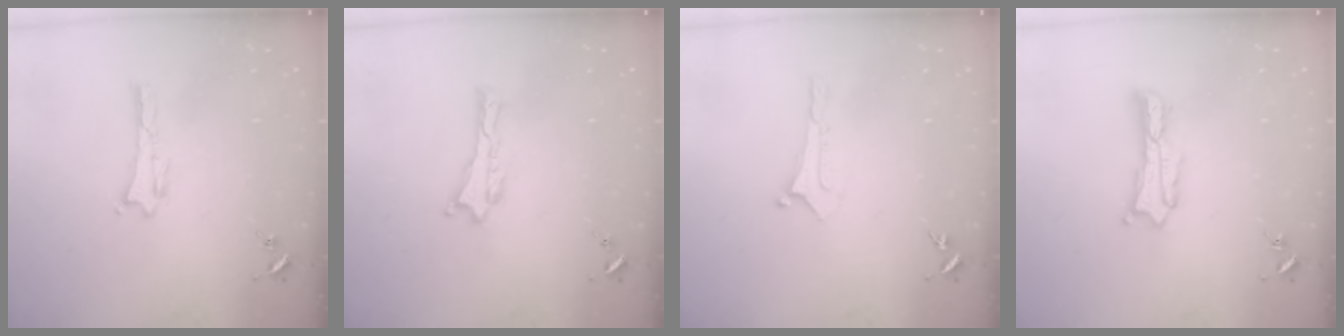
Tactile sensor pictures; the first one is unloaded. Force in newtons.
{"total": 0.0}
{"total": 0.0}
{"total": 1.8, "press": 1.8, "slide": 0.3}